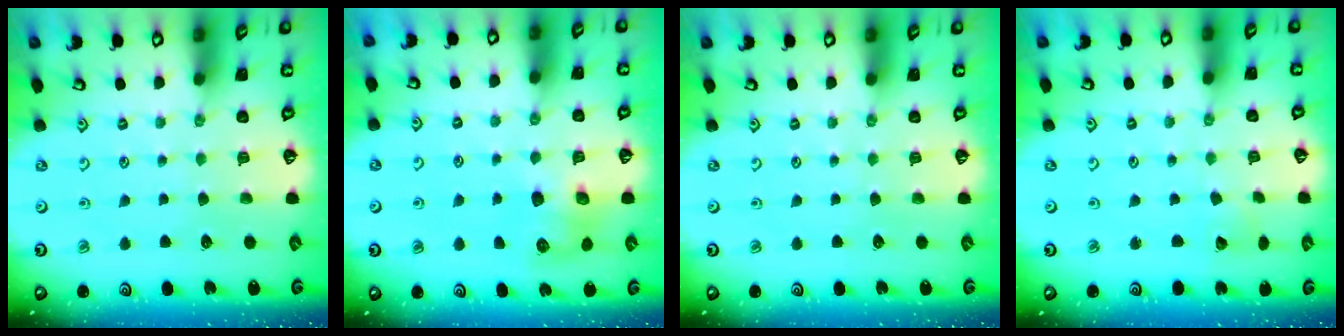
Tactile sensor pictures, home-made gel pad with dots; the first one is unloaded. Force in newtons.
{"total": 7.3, "press": 7.3, "slide": 0.4}
{"total": 0.0}
{"total": 3.8, "press": 3.8, "slide": 0.4}